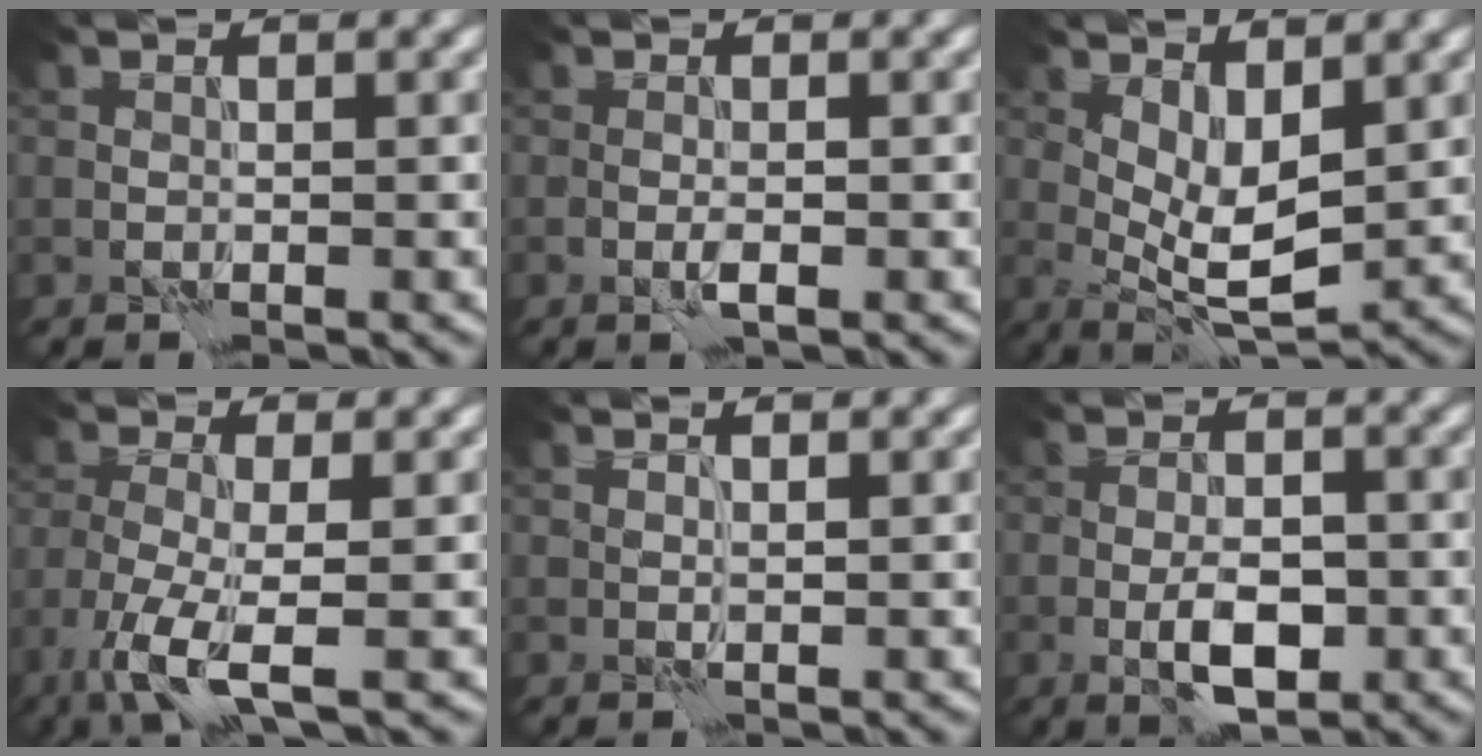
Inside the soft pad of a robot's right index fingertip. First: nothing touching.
{"total": 1.3, "force": [-0.4, 0.3, 1.2], "torque": [-0.025, -0.002, -0.009]}
{"total": 4.9, "force": [1.0, 2.0, 4.3], "torque": [-0.077, -0.009, 0.022]}
{"total": 5.7, "force": [-2.9, 1.4, 4.7], "torque": [-0.100, -0.012, -0.064]}
{"total": 1.5, "force": [1.1, 0.4, 0.9], "torque": [-0.010, -0.005, 0.004]}
{"total": 4.0, "force": [-1.3, 1.7, 3.4], "torque": [-0.058, 0.000, -0.022]}